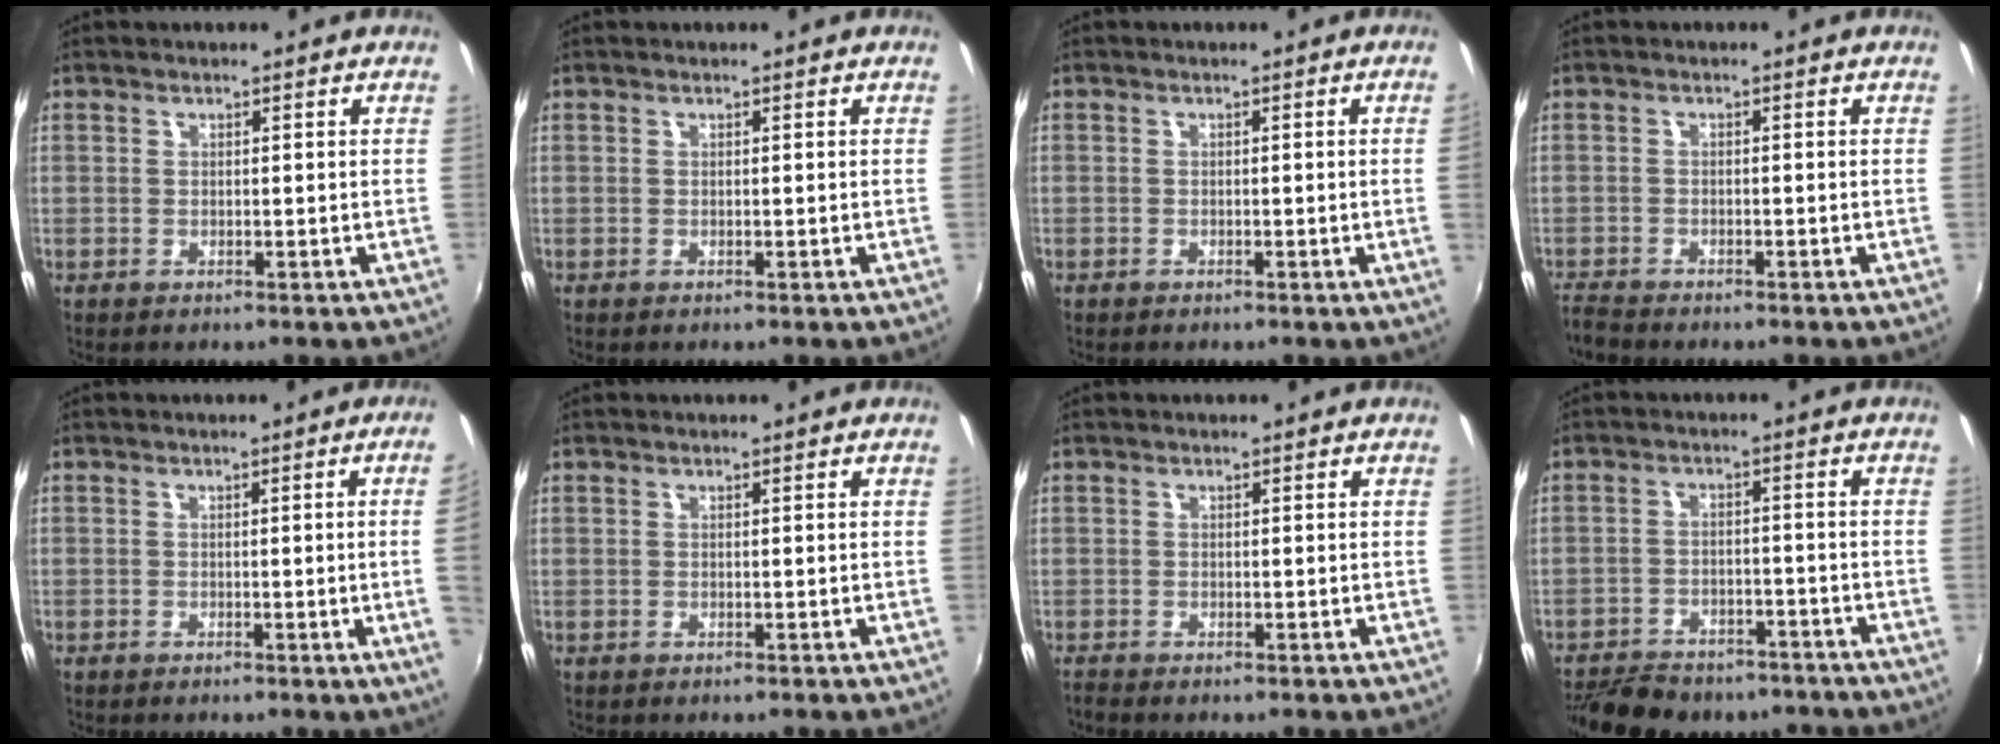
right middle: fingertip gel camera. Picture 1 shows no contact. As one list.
[{"total": 0.0}, {"total": 1.2, "force": [-0.1, -0.8, 0.9], "torque": [-0.008, -0.008, 0.000]}, {"total": 3.7, "force": [-3.5, 0.5, 0.8], "torque": [-0.031, -0.017, -0.071]}, {"total": 4.0, "force": [-0.1, -1.9, 3.6], "torque": [-0.058, -0.009, 0.005]}, {"total": 0.0}, {"total": 0.9, "force": [-0.9, 0.0, 0.2], "torque": [-0.005, -0.003, -0.017]}, {"total": 16.5, "force": [-13.5, 6.6, 6.9], "torque": [-0.153, -0.008, -0.187]}]